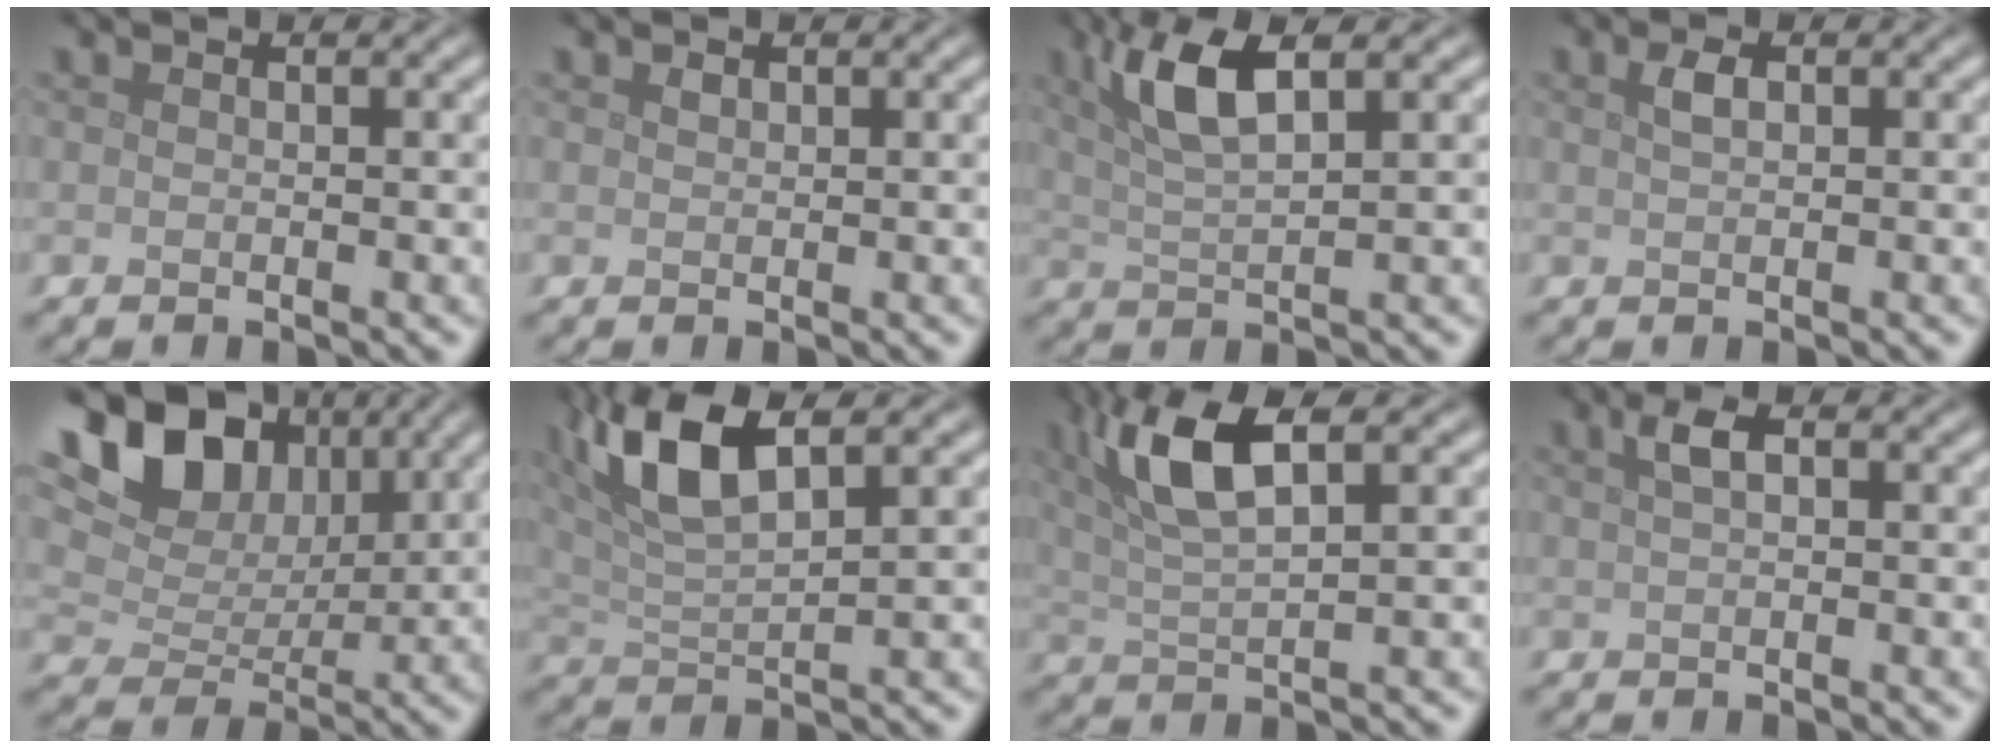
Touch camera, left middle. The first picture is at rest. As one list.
[{"total": 0.6, "force": [0.4, 0.3, 0.3], "torque": [-0.007, 0.000, 0.008]}, {"total": 5.2, "force": [2.2, 1.4, 4.5], "torque": [-0.089, 0.006, 0.043]}, {"total": 1.4, "force": [0.6, 0.6, 1.1], "torque": [-0.024, 0.003, 0.011]}, {"total": 11.1, "force": [5.6, 7.2, 6.3], "torque": [-0.115, 0.028, 0.078]}, {"total": 7.3, "force": [3.6, 2.3, 6.0], "torque": [-0.117, 0.017, 0.067]}, {"total": 6.5, "force": [2.8, 1.9, 5.6], "torque": [-0.110, 0.010, 0.053]}, {"total": 1.9, "force": [0.7, 0.7, 1.6], "torque": [-0.031, 0.010, 0.011]}]